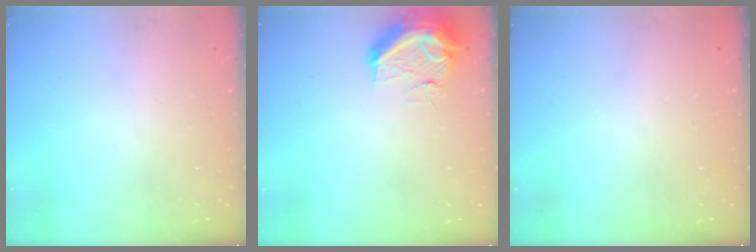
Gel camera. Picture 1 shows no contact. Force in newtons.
{"total": 20.4, "press": 13.8, "slide": 15.0}
{"total": 0.0}